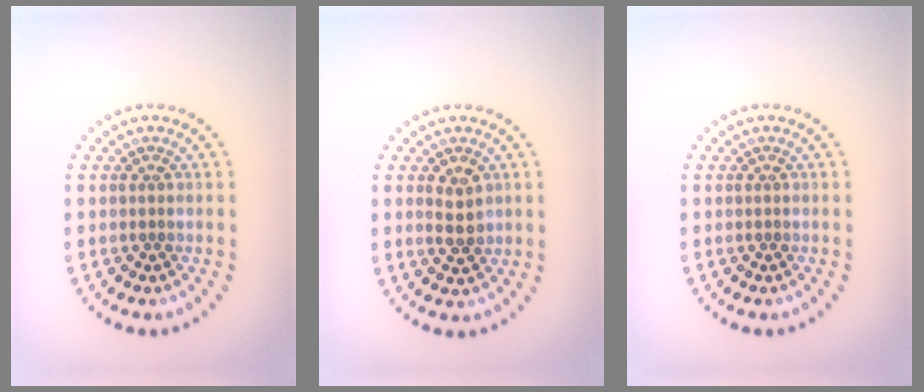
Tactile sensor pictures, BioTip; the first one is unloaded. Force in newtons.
{"total": 2.2, "press": 2.1, "slide": 0.5}
{"total": 0.0}